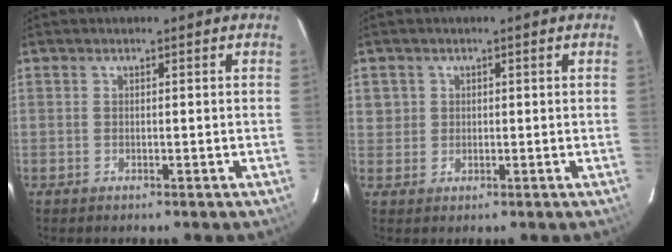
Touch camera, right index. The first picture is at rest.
{"total": 2.3, "force": [0.8, 2.2, 0.1], "torque": [0.009, 0.002, 0.011]}